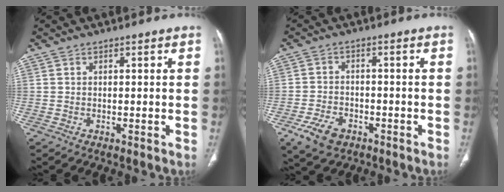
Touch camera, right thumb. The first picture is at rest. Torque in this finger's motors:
{"motor_torque": [1.34, 1.61, 0.66, -0.54, 0.04]}